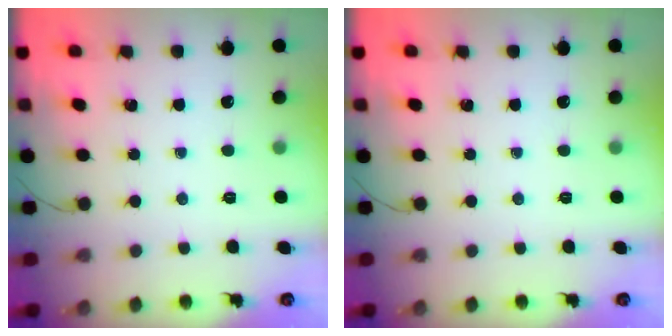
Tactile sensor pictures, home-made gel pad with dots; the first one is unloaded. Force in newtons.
{"total": 0.0}